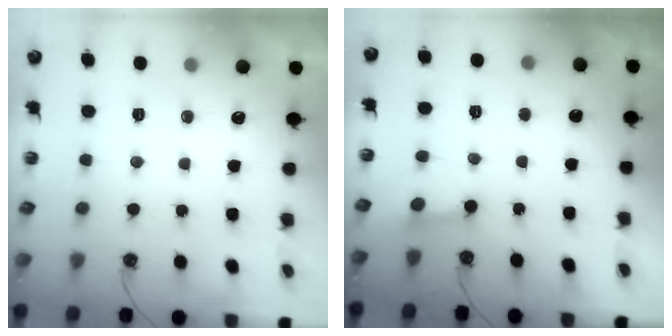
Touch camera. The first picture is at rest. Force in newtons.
{"total": 2.6, "press": 2.5, "slide": 0.3}